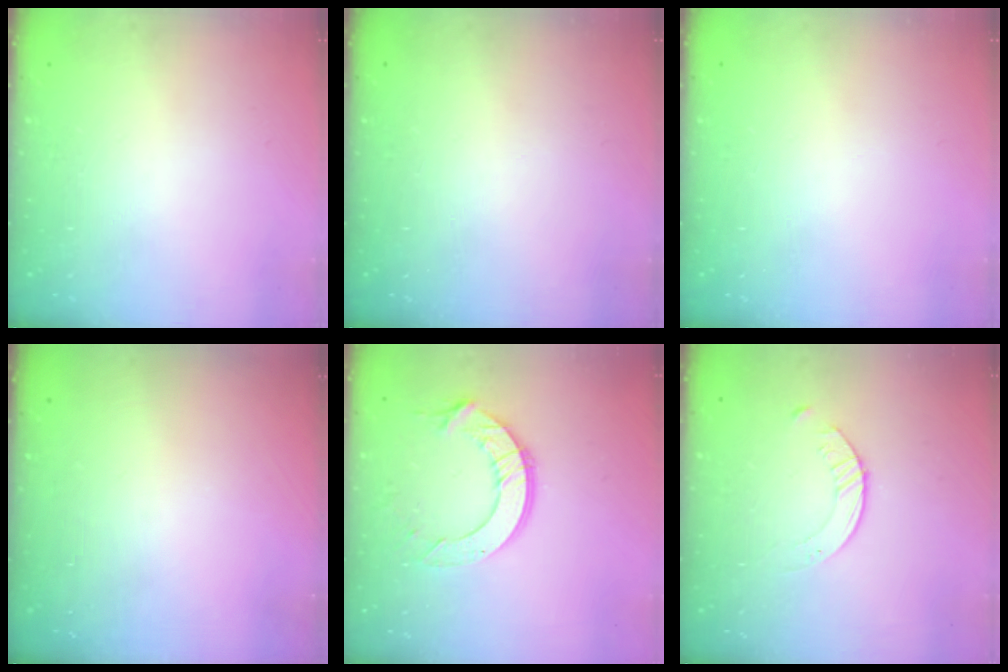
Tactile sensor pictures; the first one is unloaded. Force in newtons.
{"total": 0.0}
{"total": 0.0}
{"total": 0.0}
{"total": 11.2, "press": 11.1, "slide": 1.3}
{"total": 3.5, "press": 3.5, "slide": 0.4}